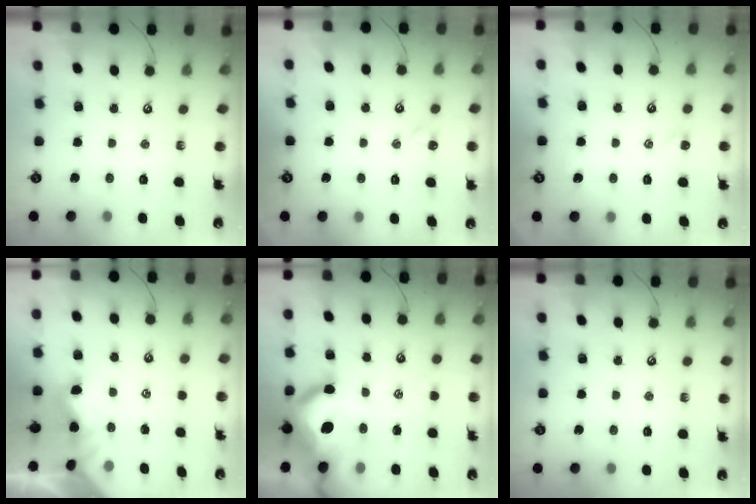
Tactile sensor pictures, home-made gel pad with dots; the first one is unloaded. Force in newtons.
{"total": 0.9, "press": 0.9, "slide": 0.2}
{"total": 0.6, "press": 0.4, "slide": 0.4}
{"total": 1.4, "press": 1.3, "slide": 0.5}
{"total": 15.8, "press": 15.5, "slide": 2.8}
{"total": 0.0}